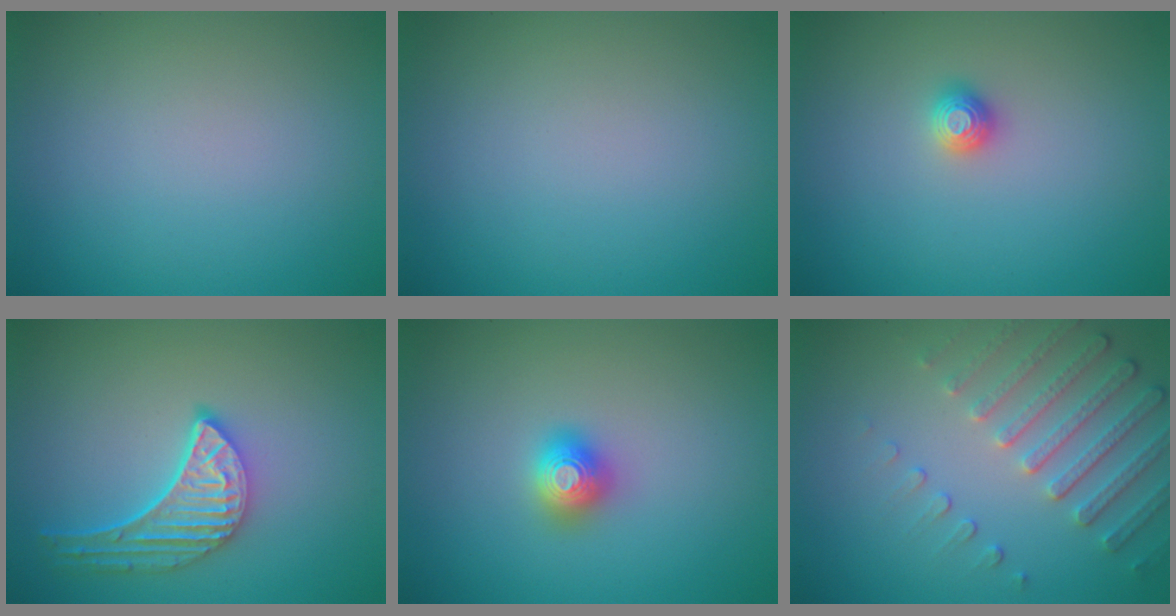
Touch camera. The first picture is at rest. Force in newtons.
{"total": 0.0}
{"total": 1.2, "press": 1.1, "slide": 0.2}
{"total": 4.9, "press": 3.9, "slide": 3.0}
{"total": 2.0, "press": 2.0, "slide": 0.2}
{"total": 4.9, "press": 3.6, "slide": 3.3}